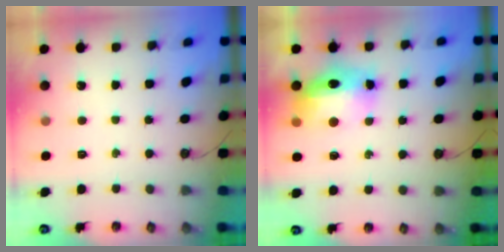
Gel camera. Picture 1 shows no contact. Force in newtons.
{"total": 13.9, "press": 13.6, "slide": 2.6}